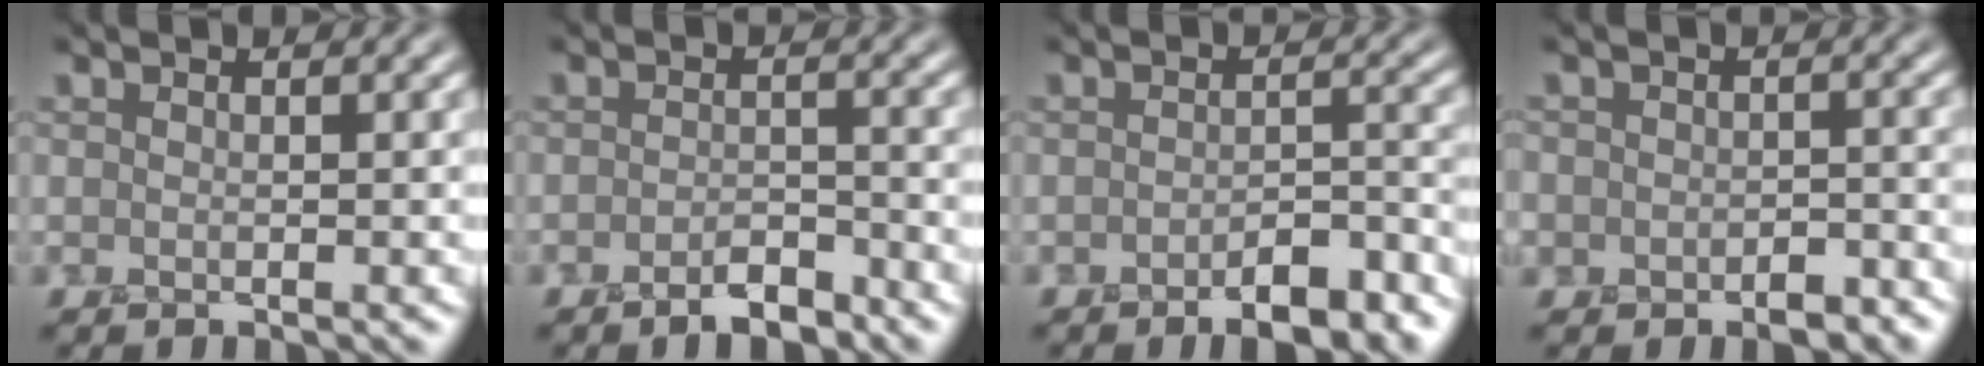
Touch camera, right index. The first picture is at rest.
{"total": 2.6, "force": [-1.8, 0.9, 1.5], "torque": [-0.021, 0.004, -0.033]}
{"total": 5.2, "force": [-3.3, 1.9, 3.5], "torque": [-0.046, 0.001, -0.043]}
{"total": 4.0, "force": [-2.2, 2.8, 1.9], "torque": [-0.012, 0.001, -0.034]}